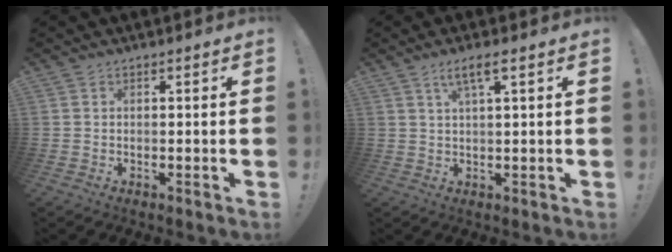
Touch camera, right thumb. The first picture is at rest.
{"total": 4.5, "force": [2.2, 0.6, 3.9], "torque": [-0.065, -0.005, 0.032]}